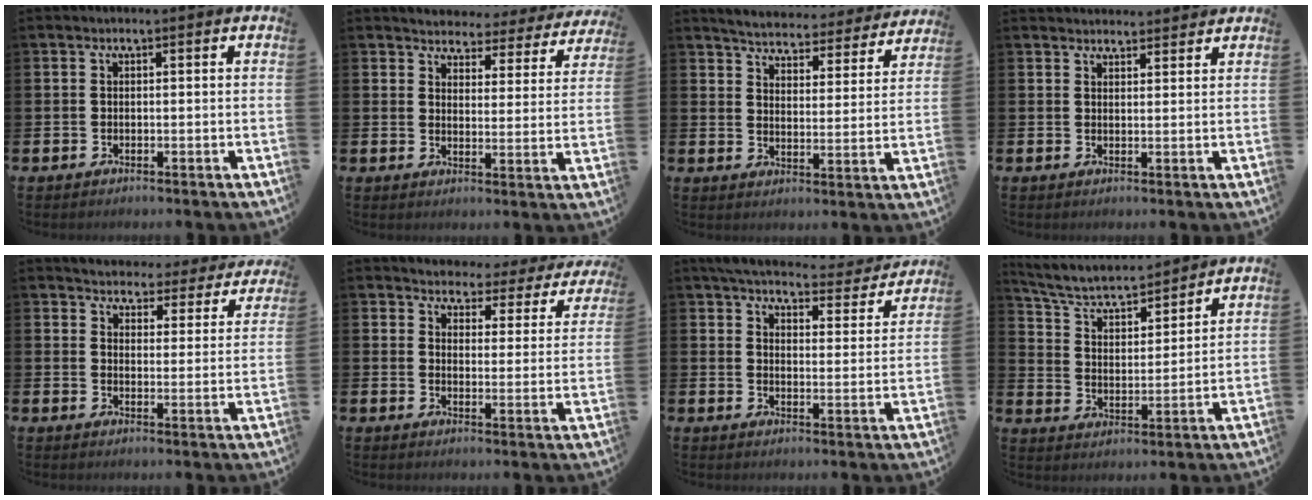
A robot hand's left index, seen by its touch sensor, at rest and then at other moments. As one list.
[{"total": 3.2, "force": [3.1, 0.8, -0.1], "torque": [-0.012, -0.034, 0.046]}, {"total": 4.8, "force": [4.7, 0.4, 0.7], "torque": [-0.029, -0.040, 0.076]}, {"total": 2.7, "force": [2.6, 0.6, -0.1], "torque": [0.010, -0.017, 0.045]}, {"total": 3.8, "force": [3.7, 0.8, -0.2], "torque": [-0.013, -0.036, 0.058]}, {"total": 2.9, "force": [2.7, 1.0, -0.1], "torque": [-0.011, -0.036, 0.038]}, {"total": 5.2, "force": [4.7, 1.2, 1.6], "torque": [-0.046, -0.033, 0.077]}, {"total": 6.1, "force": [5.6, 1.5, 1.9], "torque": [-0.067, -0.044, 0.090]}]